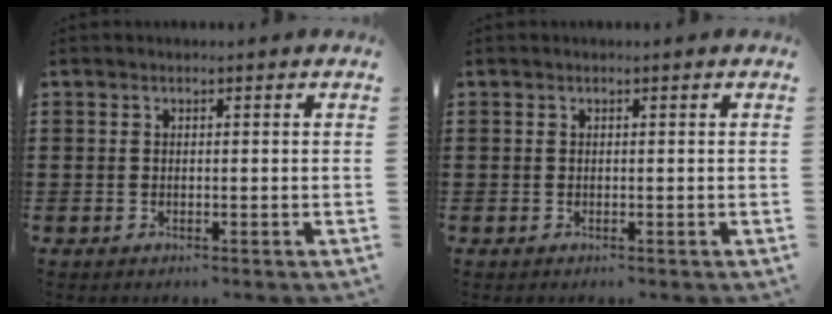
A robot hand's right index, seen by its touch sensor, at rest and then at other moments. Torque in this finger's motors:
{"motor_torque": [0.78, 1.36, 0.00, 0.00]}